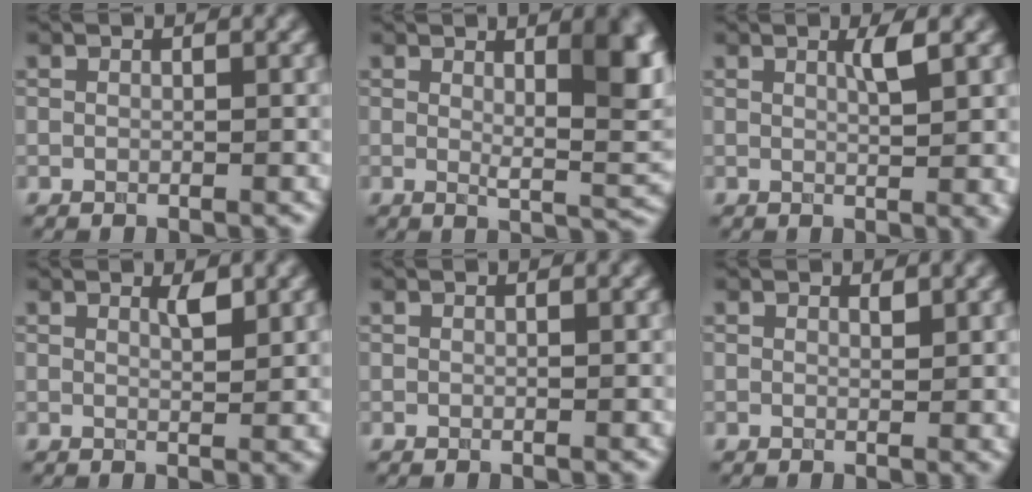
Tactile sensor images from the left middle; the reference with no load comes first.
{"total": 7.2, "force": [2.2, 2.4, 6.4], "torque": [-0.076, -0.011, 0.039]}
{"total": 2.6, "force": [0.8, 0.5, 2.4], "torque": [-0.033, -0.002, 0.010]}
{"total": 1.5, "force": [0.9, 0.3, 1.2], "torque": [-0.017, -0.004, 0.013]}
{"total": 0.0}
{"total": 0.8, "force": [0.5, 0.2, 0.6], "torque": [-0.009, -0.005, 0.009]}